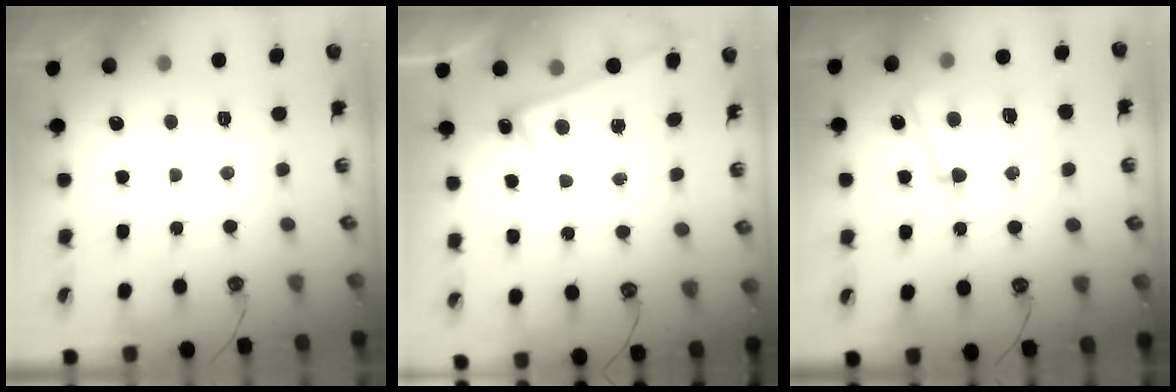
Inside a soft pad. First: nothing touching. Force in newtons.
{"total": 4.4, "press": 4.4, "slide": 0.5}
{"total": 9.4, "press": 9.1, "slide": 2.0}